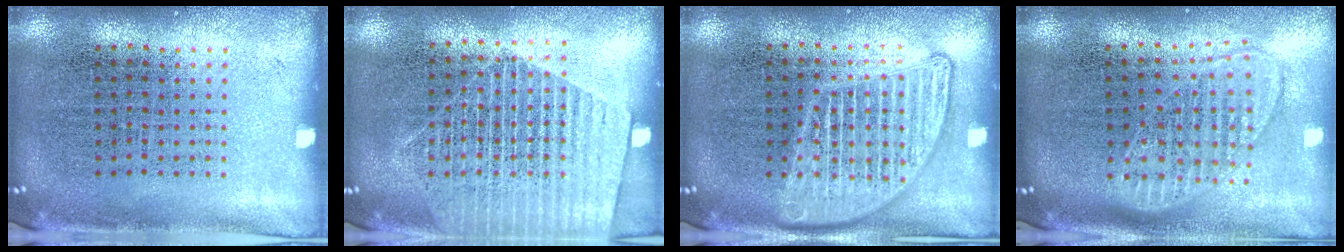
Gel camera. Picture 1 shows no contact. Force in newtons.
{"total": 1.7, "press": 1.5, "slide": 0.8}
{"total": 2.8, "press": 2.8, "slide": 0.3}
{"total": 1.8, "press": 1.5, "slide": 1.1}